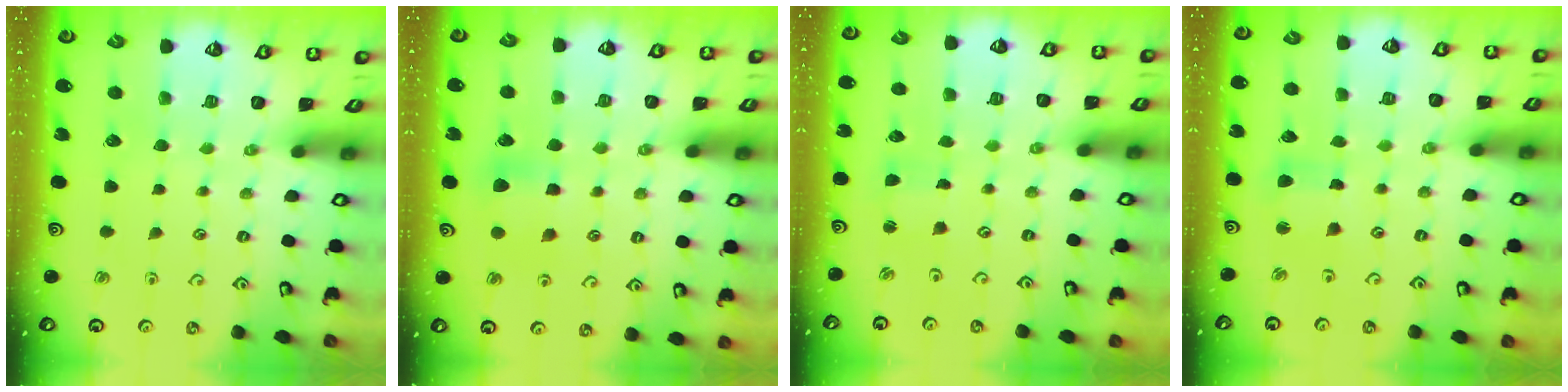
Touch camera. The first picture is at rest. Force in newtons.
{"total": 6.4, "press": 6.3, "slide": 0.7}
{"total": 0.7, "press": 0.7, "slide": 0.1}
{"total": 4.2, "press": 4.2, "slide": 0.4}